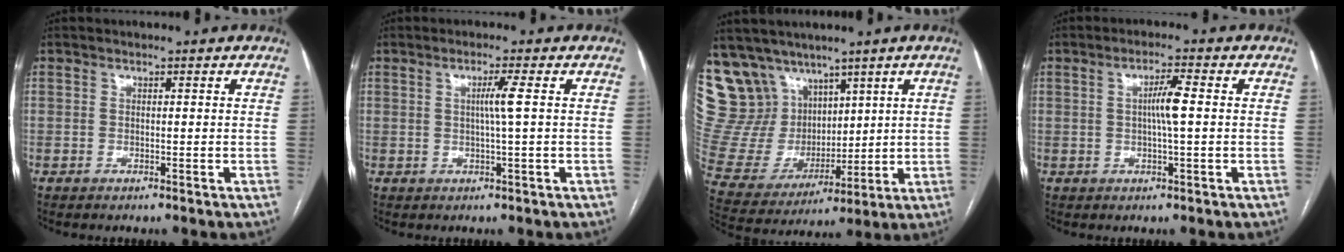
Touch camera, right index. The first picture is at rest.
{"total": 2.8, "force": [0.4, -0.8, 2.7], "torque": [-0.049, -0.002, 0.006]}
{"total": 18.0, "force": [11.4, 12.6, 5.8], "torque": [-0.143, 0.054, 0.242]}
{"total": 3.9, "force": [0.2, 0.1, 3.9], "torque": [-0.072, 0.002, 0.003]}